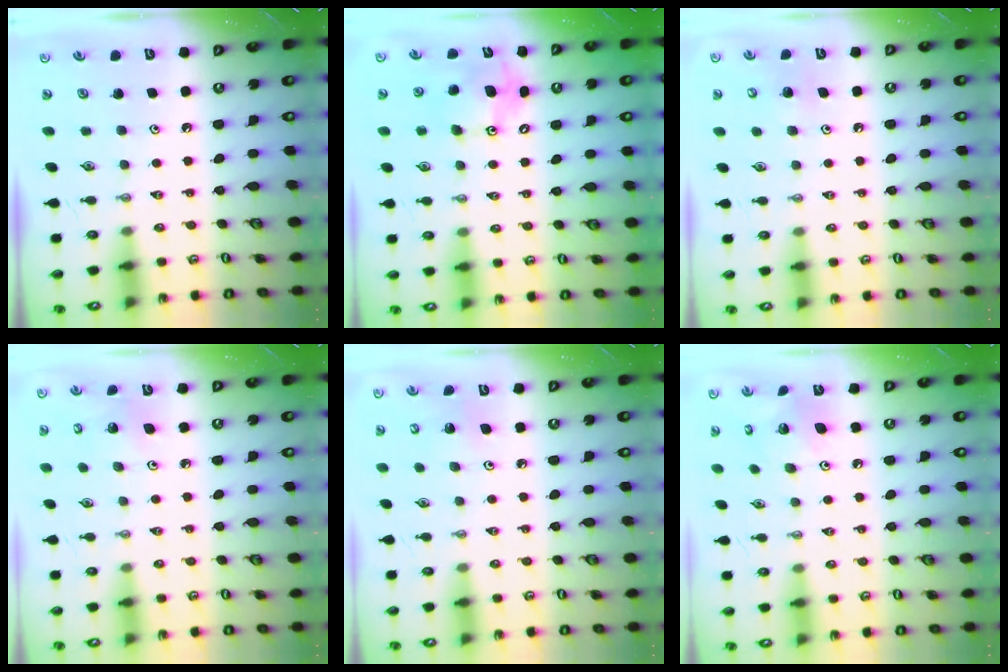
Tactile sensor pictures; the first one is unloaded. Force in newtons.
{"total": 11.8, "press": 11.5, "slide": 2.6}
{"total": 6.5, "press": 6.4, "slide": 0.7}
{"total": 5.8, "press": 5.7, "slide": 1.2}
{"total": 5.3, "press": 5.3, "slide": 0.5}
{"total": 7.5, "press": 7.5, "slide": 0.1}